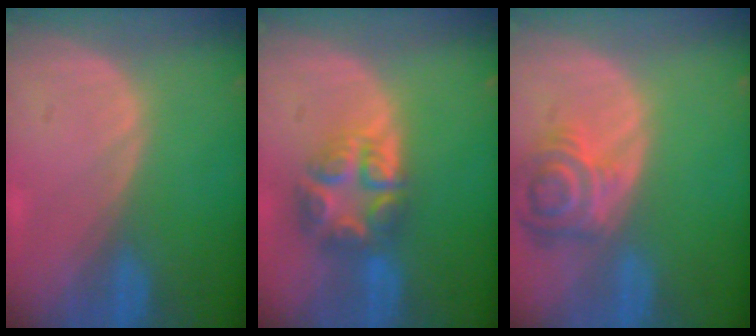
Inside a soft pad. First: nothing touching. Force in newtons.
{"total": 7.9, "press": 6.8, "slide": 4.1}
{"total": 7.2, "press": 6.6, "slide": 2.8}